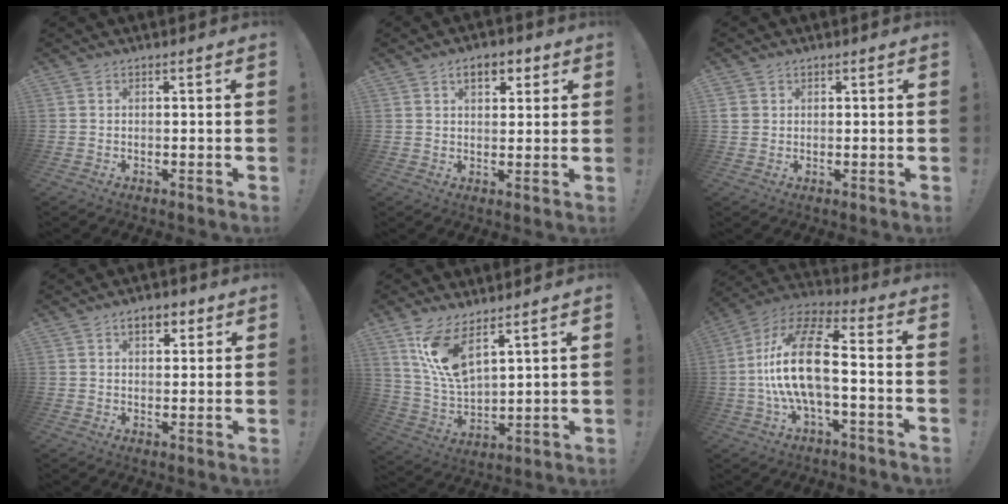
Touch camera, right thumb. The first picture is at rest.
{"total": 6.1, "force": [2.8, 3.6, 3.9], "torque": [-0.050, -0.001, 0.047]}
{"total": 2.7, "force": [1.3, 2.3, 0.5], "torque": [0.001, -0.005, 0.024]}
{"total": 5.1, "force": [2.5, 3.1, 3.2], "torque": [-0.043, 0.001, 0.041]}
{"total": 12.7, "force": [8.2, 4.9, 8.3], "torque": [-0.166, -0.042, 0.152]}
{"total": 18.6, "force": [-1.7, 7.2, 17.0], "torque": [-0.317, 0.016, -0.033]}